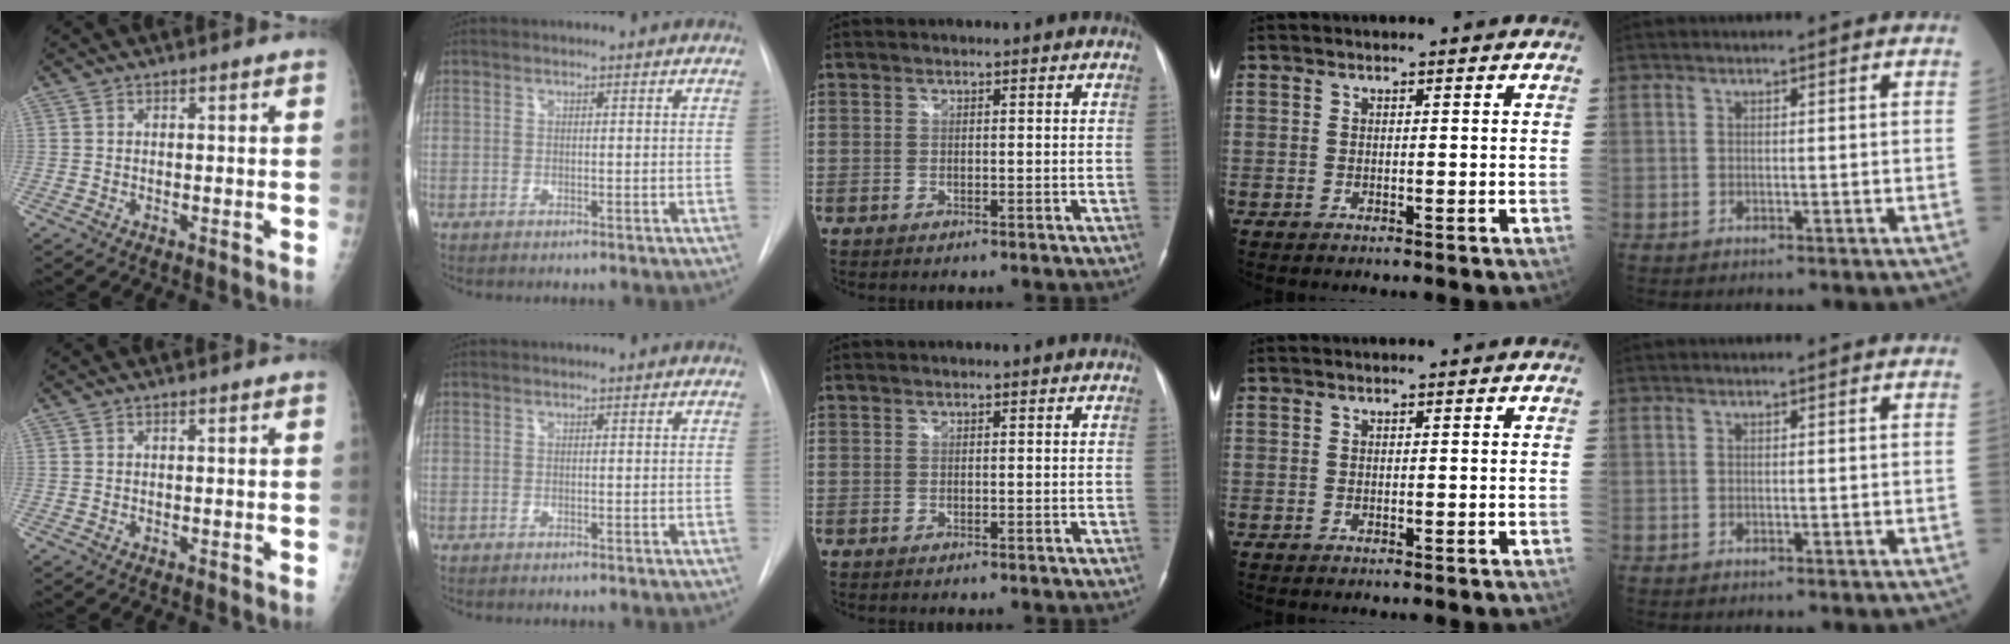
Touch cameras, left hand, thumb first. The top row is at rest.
{}